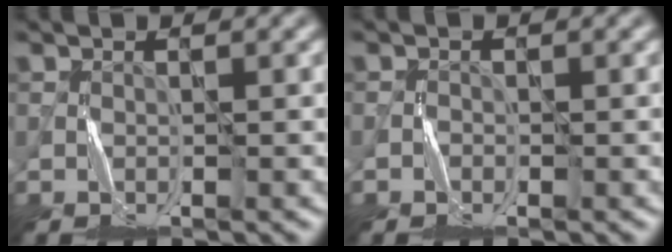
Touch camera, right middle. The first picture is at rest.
{"total": 0.8, "force": [-0.6, 0.5, -0.1], "torque": [0.001, 0.004, -0.013]}